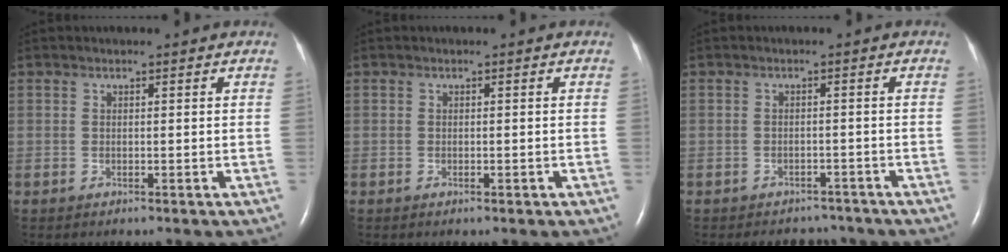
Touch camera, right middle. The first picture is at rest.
{"total": 0.8, "force": [-0.4, 0.2, 0.6], "torque": [-0.013, -0.001, -0.002]}
{"total": 5.3, "force": [-4.8, 2.3, 0.5], "torque": [-0.006, 0.006, -0.054]}